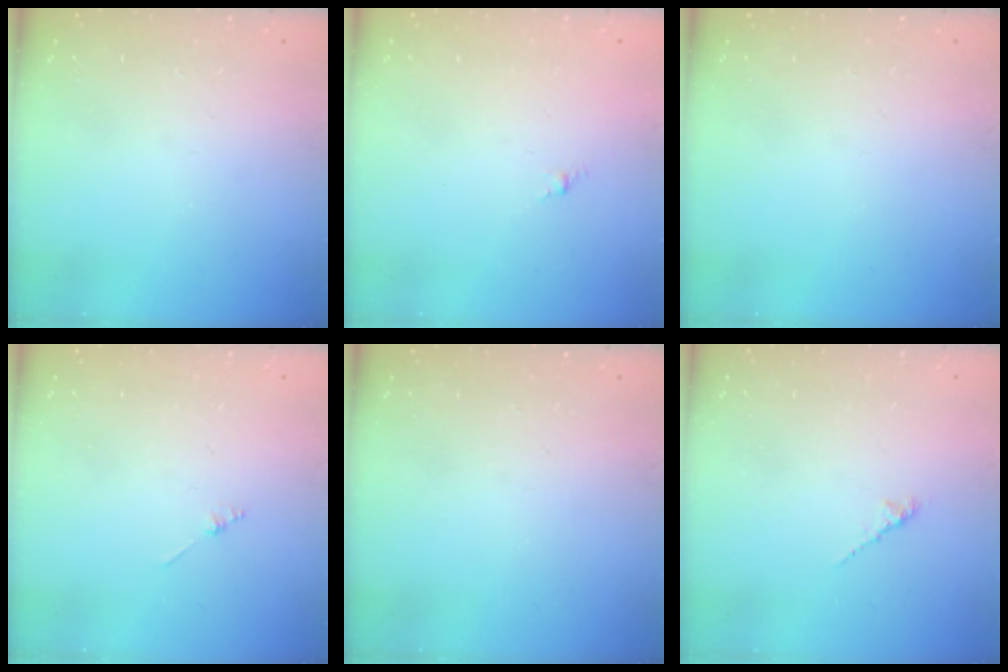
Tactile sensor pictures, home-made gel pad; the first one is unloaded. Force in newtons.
{"total": 0.0}
{"total": 0.0}
{"total": 0.8, "press": 0.8, "slide": 0.2}
{"total": 0.0}
{"total": 2.0, "press": 2.0, "slide": 0.6}